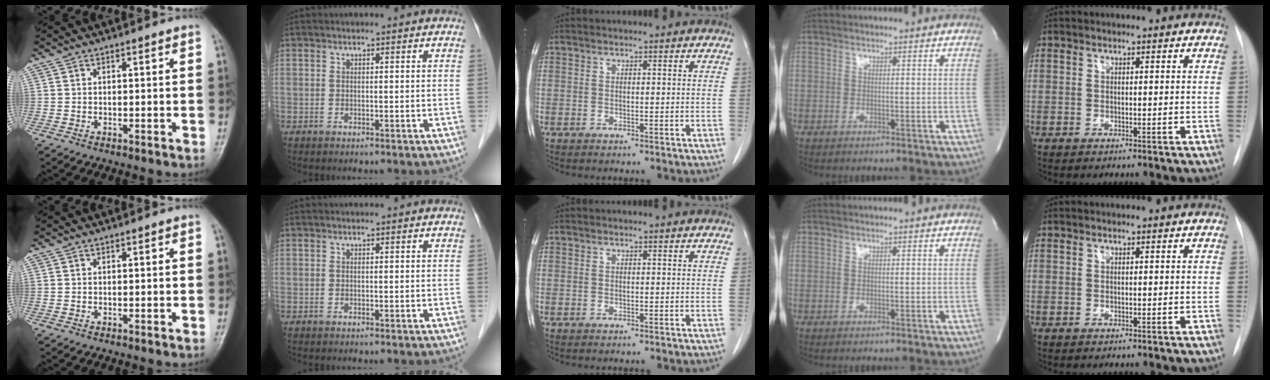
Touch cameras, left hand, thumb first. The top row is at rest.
{}